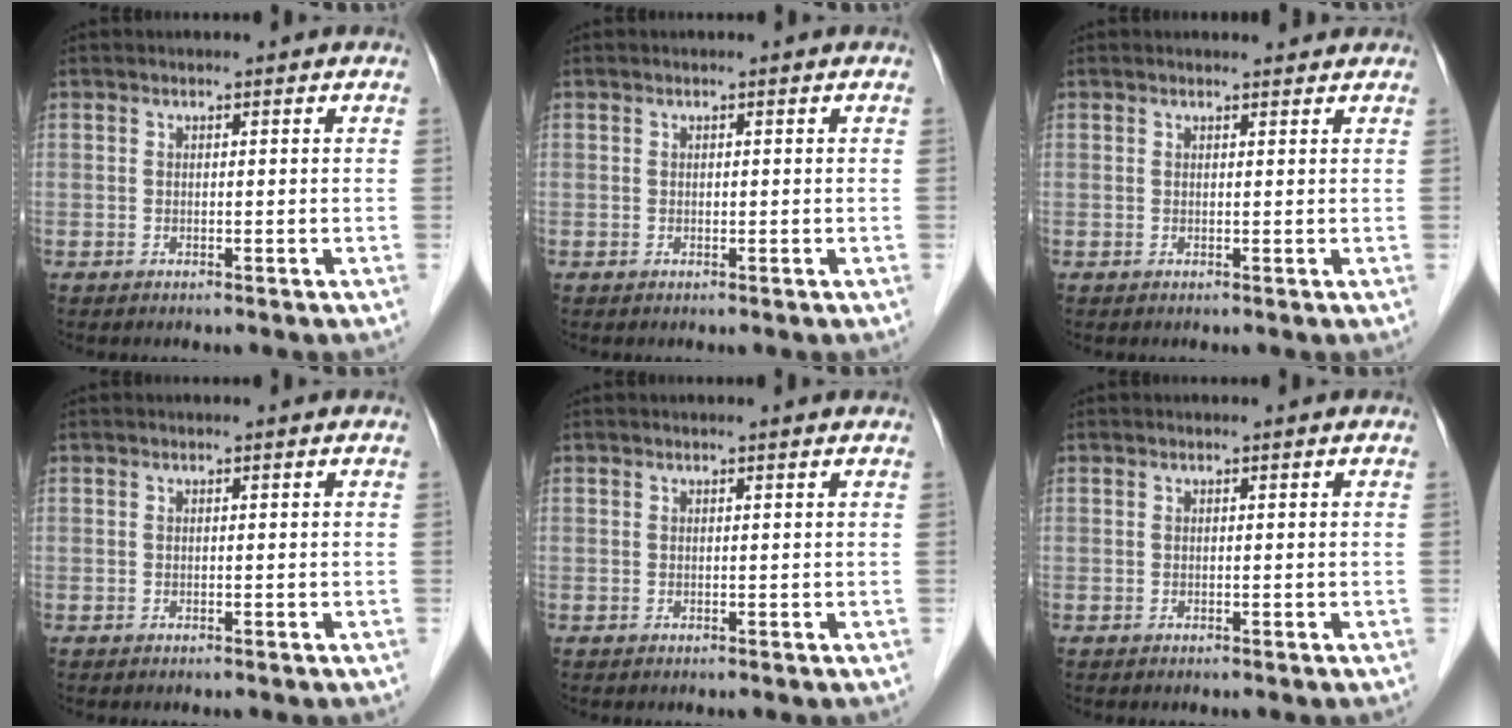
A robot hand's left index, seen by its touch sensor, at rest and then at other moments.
{"total": 1.0, "force": [-1.0, 0.1, -0.2], "torque": [0.004, -0.006, -0.016]}
{"total": 0.8, "force": [0.7, 0.3, -0.1], "torque": [-0.006, -0.004, 0.005]}
{"total": 0.0}
{"total": 0.0}
{"total": 0.0}